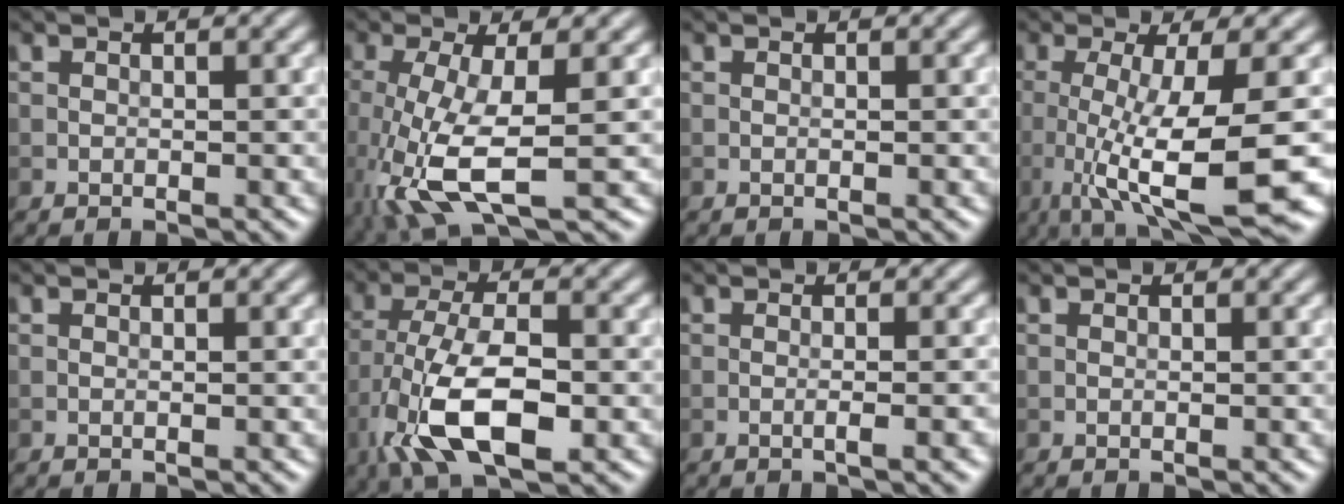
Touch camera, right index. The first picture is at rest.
{"total": 7.4, "force": [-2.1, 2.3, 6.7], "torque": [-0.163, -0.014, -0.043]}
{"total": 0.0}
{"total": 10.5, "force": [-2.5, 2.4, 9.9], "torque": [-0.160, -0.025, -0.038]}
{"total": 0.0}
{"total": 9.6, "force": [-3.7, 3.9, 8.0], "torque": [-0.167, -0.001, -0.072]}
{"total": 2.3, "force": [-0.5, 0.6, 2.2], "torque": [-0.023, 0.005, -0.012]}
{"total": 0.0}